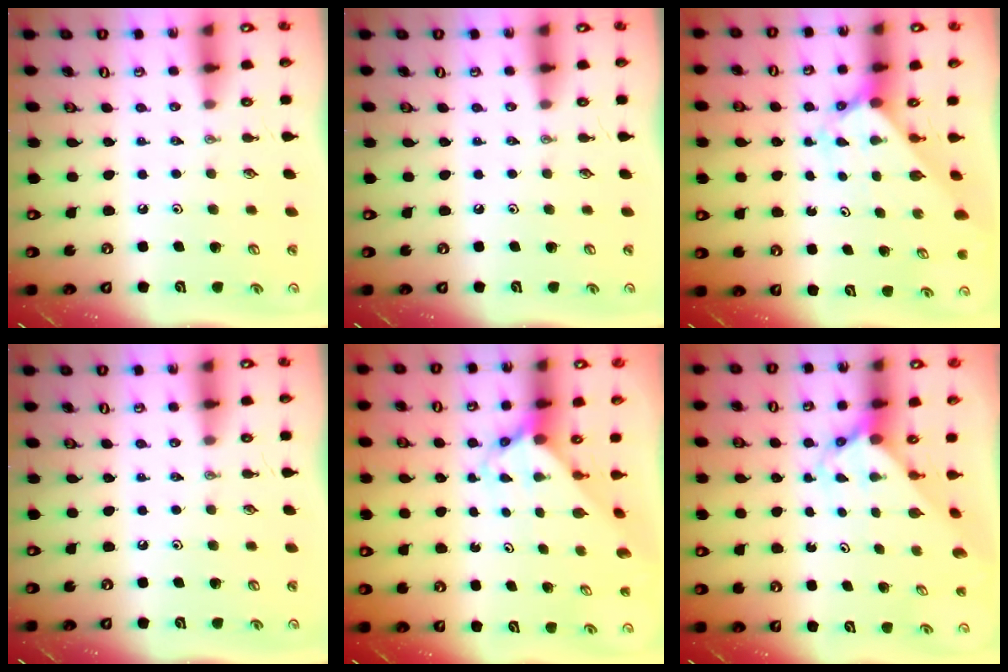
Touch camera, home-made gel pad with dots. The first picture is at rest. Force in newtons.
{"total": 0.0}
{"total": 2.0, "press": 2.0, "slide": 0.1}
{"total": 0.0}
{"total": 3.4, "press": 3.4, "slide": 0.3}
{"total": 3.6, "press": 3.6, "slide": 0.3}